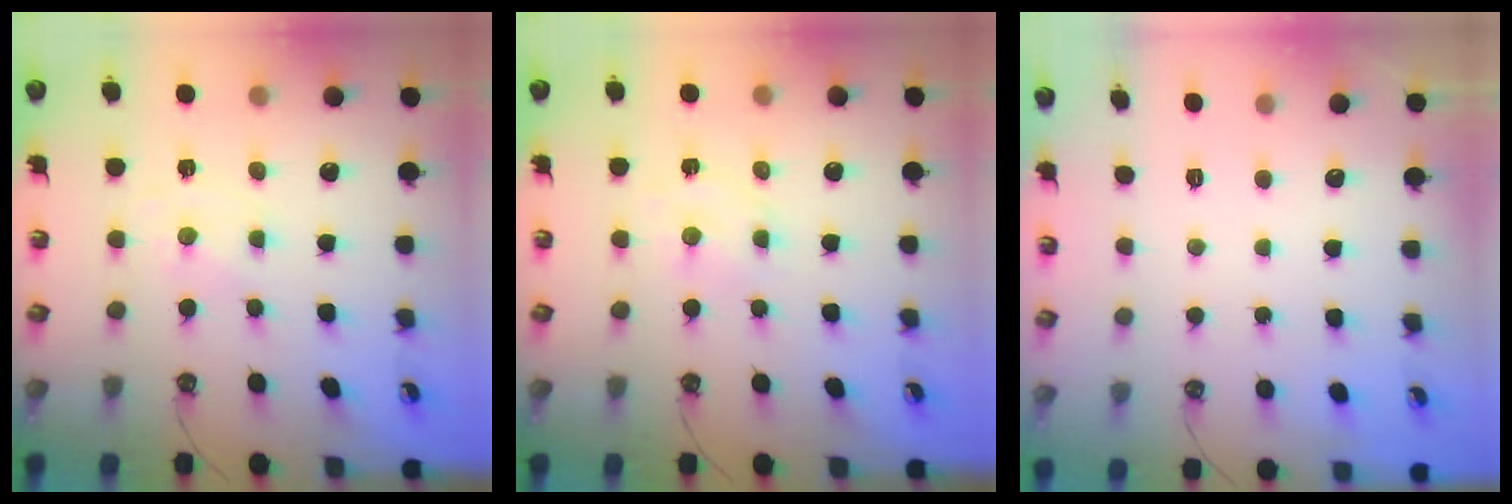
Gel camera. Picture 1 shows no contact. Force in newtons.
{"total": 2.3, "press": 2.3, "slide": 0.3}
{"total": 0.0}